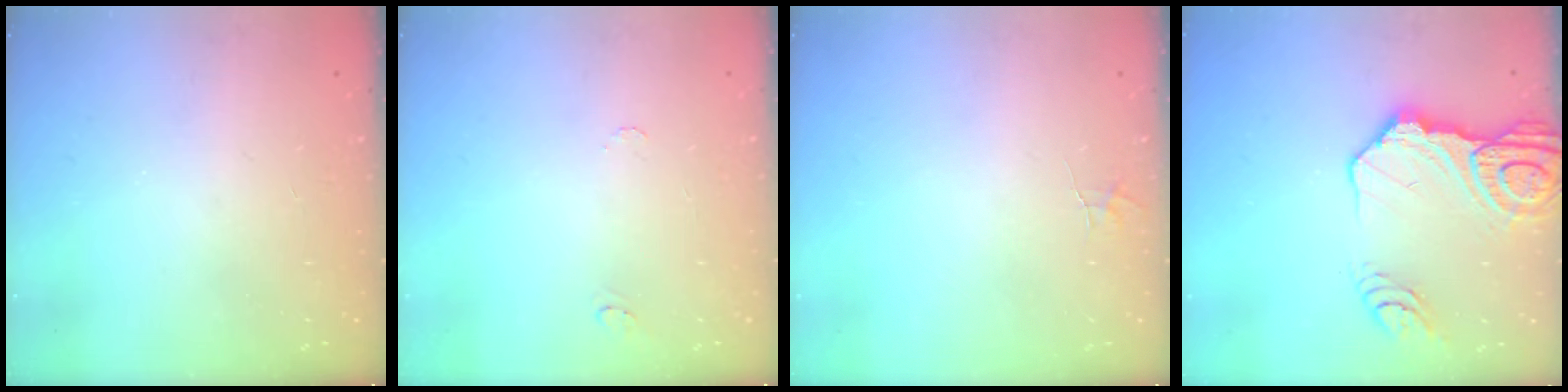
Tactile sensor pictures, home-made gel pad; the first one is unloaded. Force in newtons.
{"total": 4.9, "press": 4.9, "slide": 0.5}
{"total": 3.0, "press": 3.0, "slide": 0.4}
{"total": 18.6, "press": 18.4, "slide": 2.0}